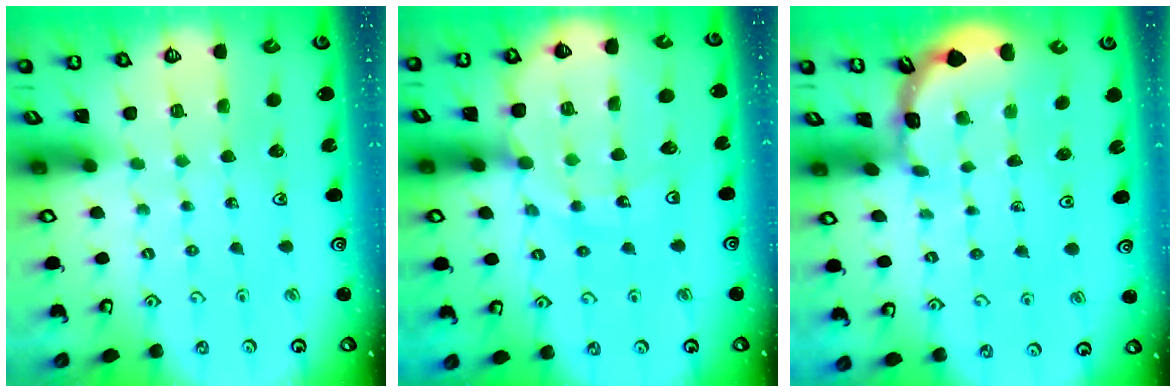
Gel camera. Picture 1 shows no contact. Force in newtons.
{"total": 12.8, "press": 12.8, "slide": 1.4}
{"total": 1.8, "press": 1.8, "slide": 0.1}